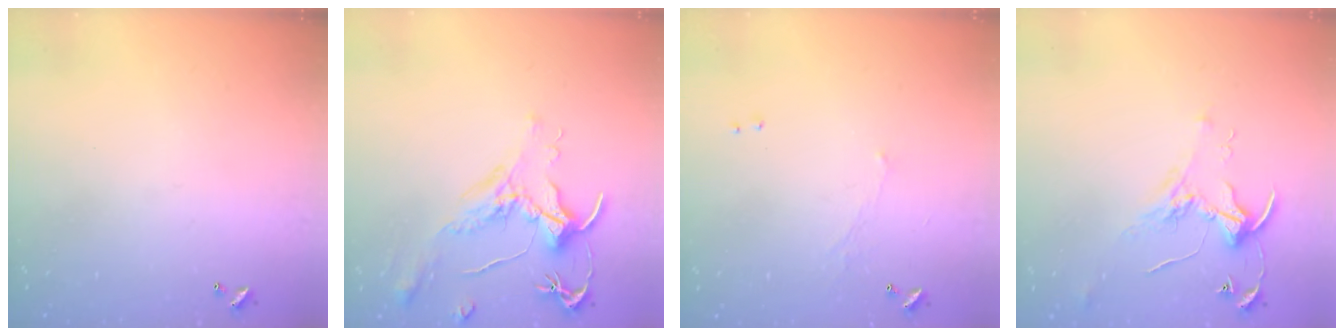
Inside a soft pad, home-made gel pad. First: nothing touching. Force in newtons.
{"total": 1.6, "press": 1.5, "slide": 0.7}
{"total": 0.6, "press": 0.2, "slide": 0.5}
{"total": 2.1, "press": 2.1, "slide": 0.1}